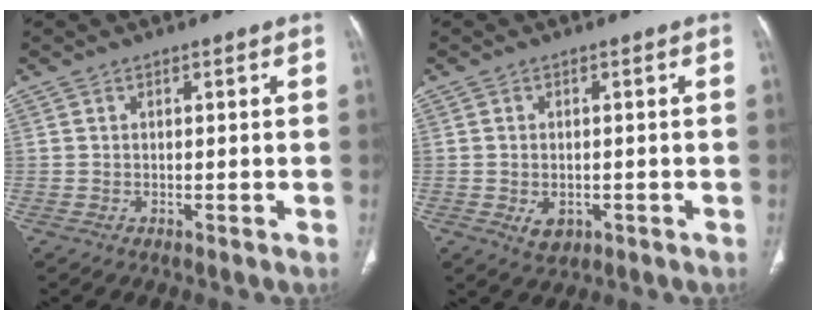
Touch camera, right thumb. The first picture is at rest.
{"total": 3.6, "force": [-1.0, 2.5, 2.3], "torque": [-0.033, 0.002, -0.005]}